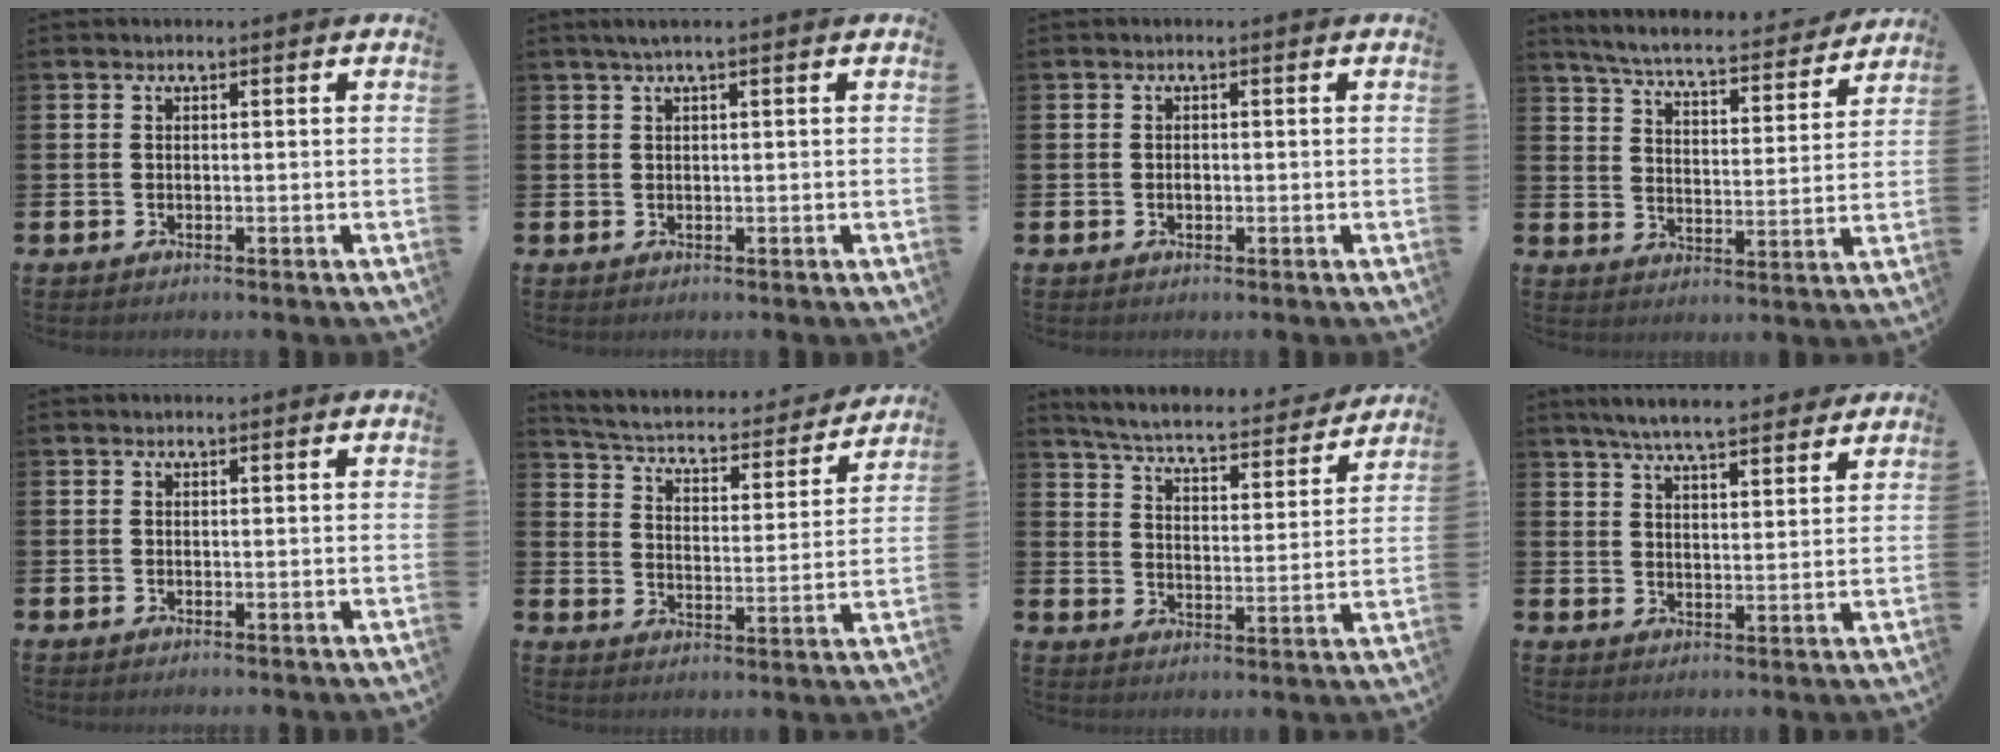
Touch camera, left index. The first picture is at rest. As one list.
[{"total": 1.5, "force": [0.8, 0.0, 1.3], "torque": [-0.029, 0.005, 0.014]}, {"total": 0.7, "force": [-0.2, 0.5, 0.5], "torque": [-0.008, 0.002, -0.005]}, {"total": 6.0, "force": [5.7, 0.6, 1.7], "torque": [-0.061, -0.042, 0.095]}, {"total": 0.0}, {"total": 4.3, "force": [4.0, 1.1, 1.2], "torque": [-0.051, -0.037, 0.058]}, {"total": 5.3, "force": [5.1, 0.4, 1.4], "torque": [-0.054, -0.044, 0.082]}, {"total": 6.5, "force": [6.2, 0.7, 2.1], "torque": [-0.054, -0.026, 0.110]}]